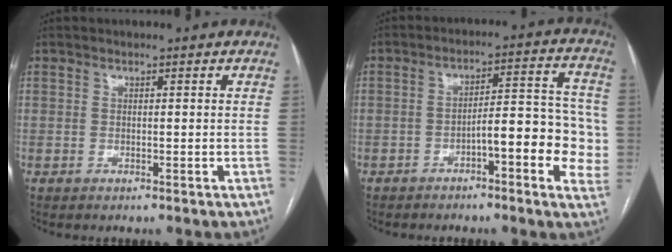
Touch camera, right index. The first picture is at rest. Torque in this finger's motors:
{"motor_torque": [1.60, -0.44, 0.79, 0.15]}